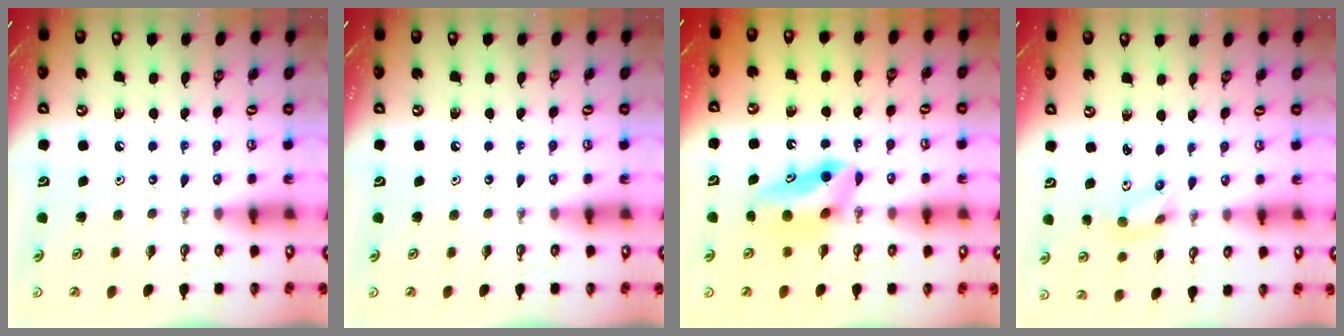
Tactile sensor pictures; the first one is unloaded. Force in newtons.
{"total": 0.0}
{"total": 8.2, "press": 8.0, "slide": 1.6}
{"total": 2.9, "press": 1.1, "slide": 2.7}